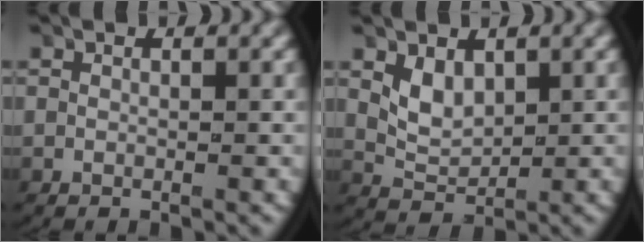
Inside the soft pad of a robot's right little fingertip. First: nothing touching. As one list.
[{"total": 2.9, "force": [0.7, 2.0, 1.9], "torque": [-0.044, -0.009, 0.017]}]